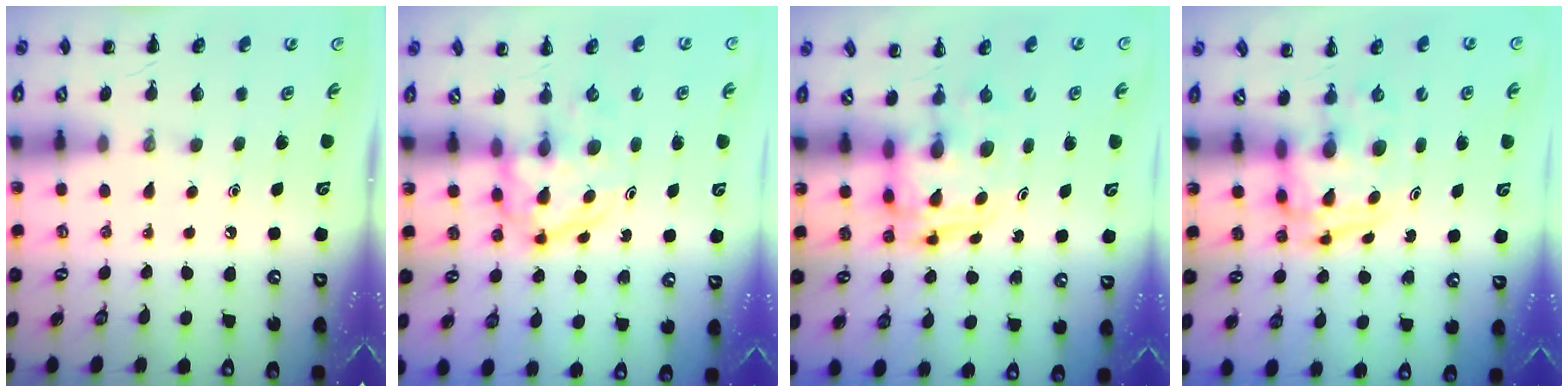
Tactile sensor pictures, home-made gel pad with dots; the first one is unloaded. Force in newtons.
{"total": 3.8, "press": 3.8, "slide": 0.5}
{"total": 2.6, "press": 2.6, "slide": 0.2}
{"total": 3.2, "press": 3.1, "slide": 0.6}